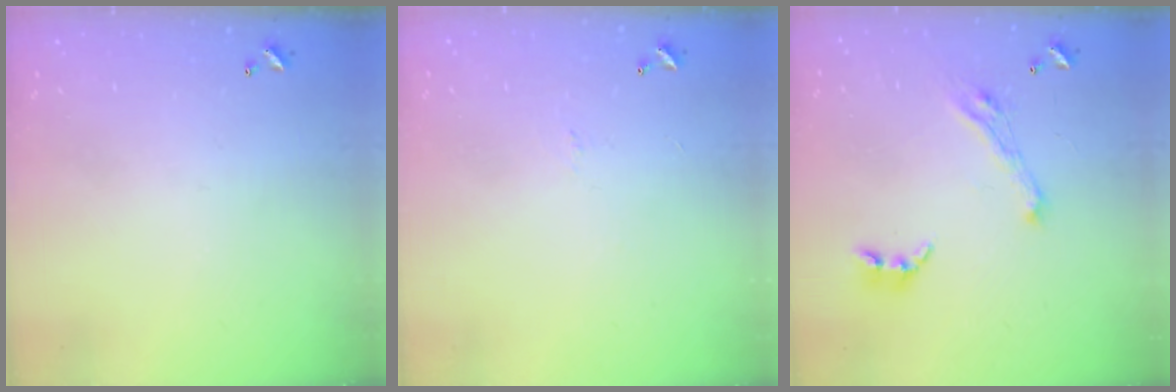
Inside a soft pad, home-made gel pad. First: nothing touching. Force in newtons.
{"total": 0.0}
{"total": 7.0, "press": 6.8, "slide": 1.3}